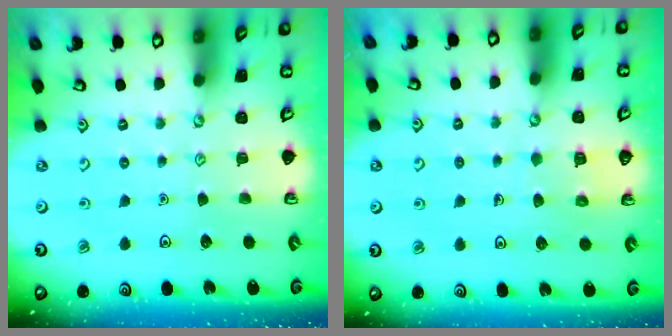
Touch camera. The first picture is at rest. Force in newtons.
{"total": 4.4, "press": 4.4, "slide": 0.4}